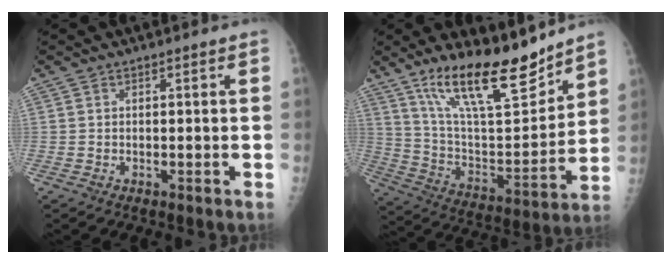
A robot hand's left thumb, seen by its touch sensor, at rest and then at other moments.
{"total": 21.3, "force": [15.7, 5.9, 13.1], "torque": [-0.187, -0.086, 0.276]}